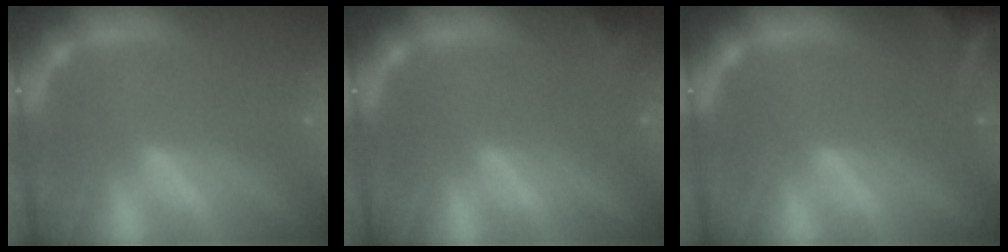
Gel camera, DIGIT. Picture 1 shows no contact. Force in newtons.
{"total": 2.4}
{"total": 9.5}